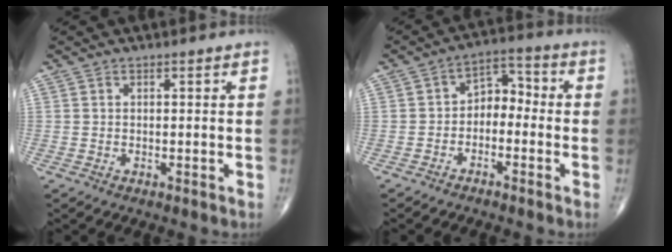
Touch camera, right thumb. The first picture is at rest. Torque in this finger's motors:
{"motor_torque": [0.04, 0.10, 0.28, 0.07, 0.06]}